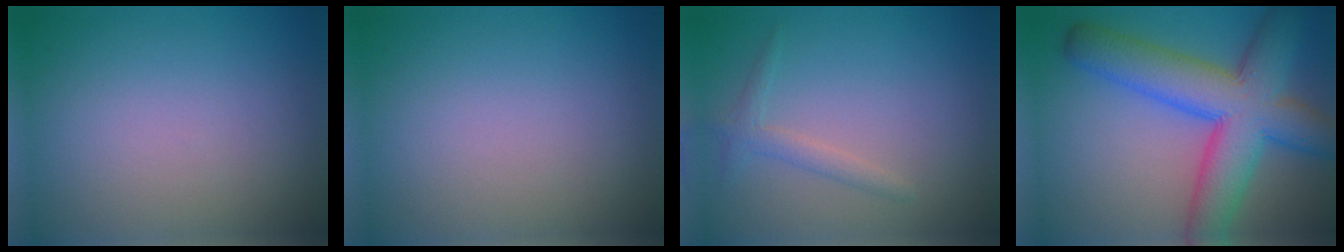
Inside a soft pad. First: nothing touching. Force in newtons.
{"total": 0.0}
{"total": 1.5, "press": 1.5, "slide": 0.0}
{"total": 10.1, "press": 10.1, "slide": 0.2}